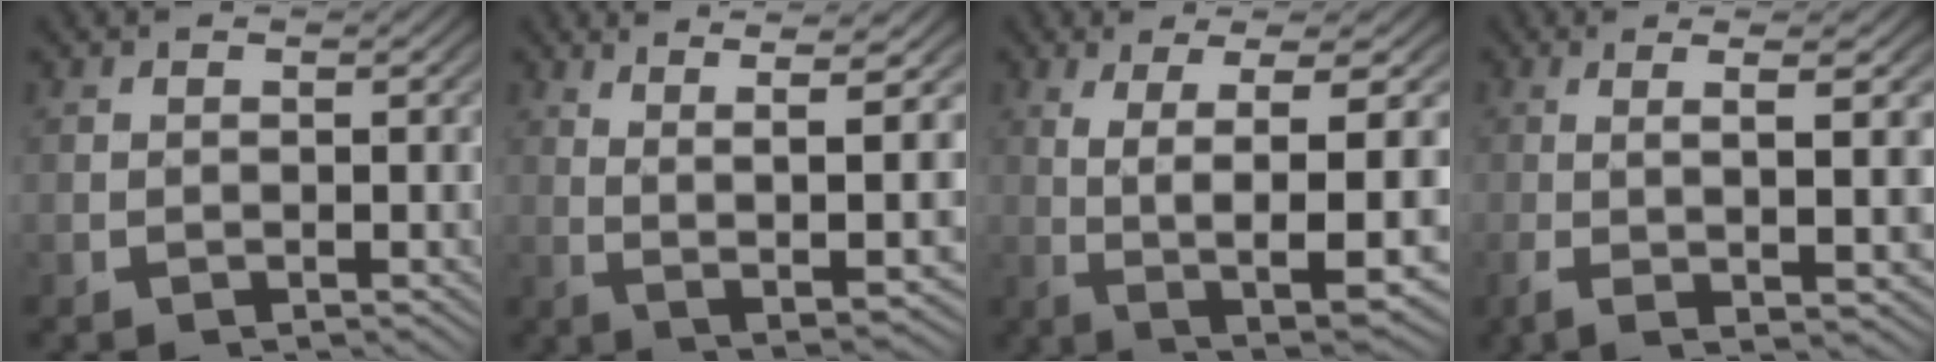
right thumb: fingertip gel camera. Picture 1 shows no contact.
{"total": 10.2, "force": [2.7, 4.0, 9.0], "torque": [-0.136, 0.004, 0.044]}
{"total": 9.0, "force": [-1.2, 3.0, 8.4], "torque": [-0.145, -0.020, -0.001]}
{"total": 7.5, "force": [0.4, 1.1, 7.4], "torque": [-0.112, 0.003, 0.009]}